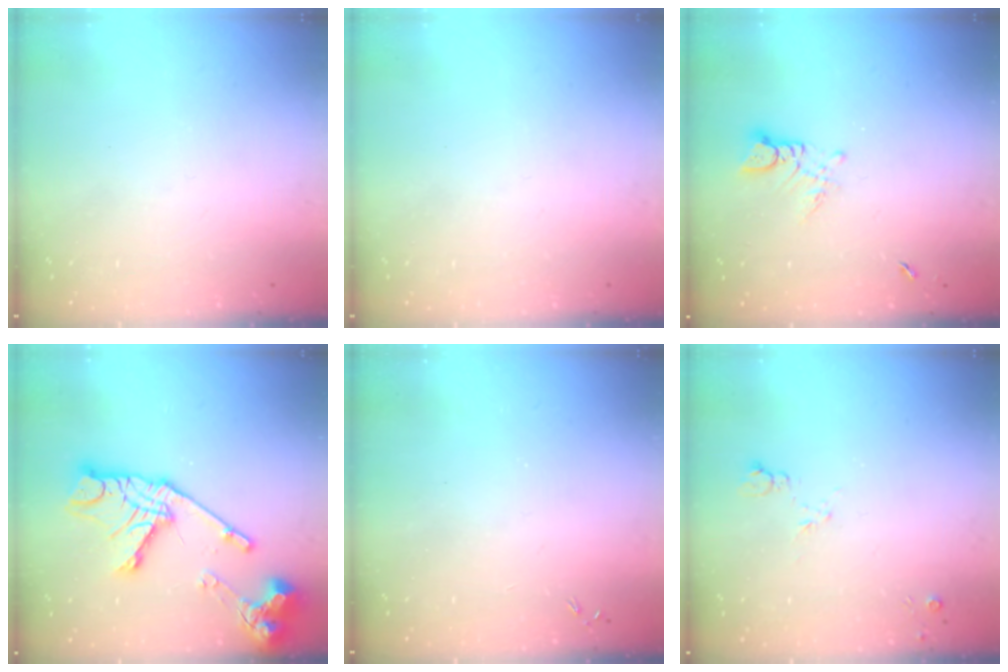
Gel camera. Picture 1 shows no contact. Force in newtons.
{"total": 0.0}
{"total": 3.1, "press": 3.0, "slide": 0.3}
{"total": 18.8, "press": 18.7, "slide": 2.1}
{"total": 1.1, "press": 0.9, "slide": 0.5}
{"total": 4.6, "press": 4.5, "slide": 0.9}